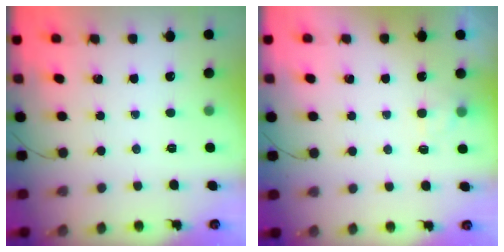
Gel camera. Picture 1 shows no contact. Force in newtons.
{"total": 2.7, "press": 2.3, "slide": 1.4}